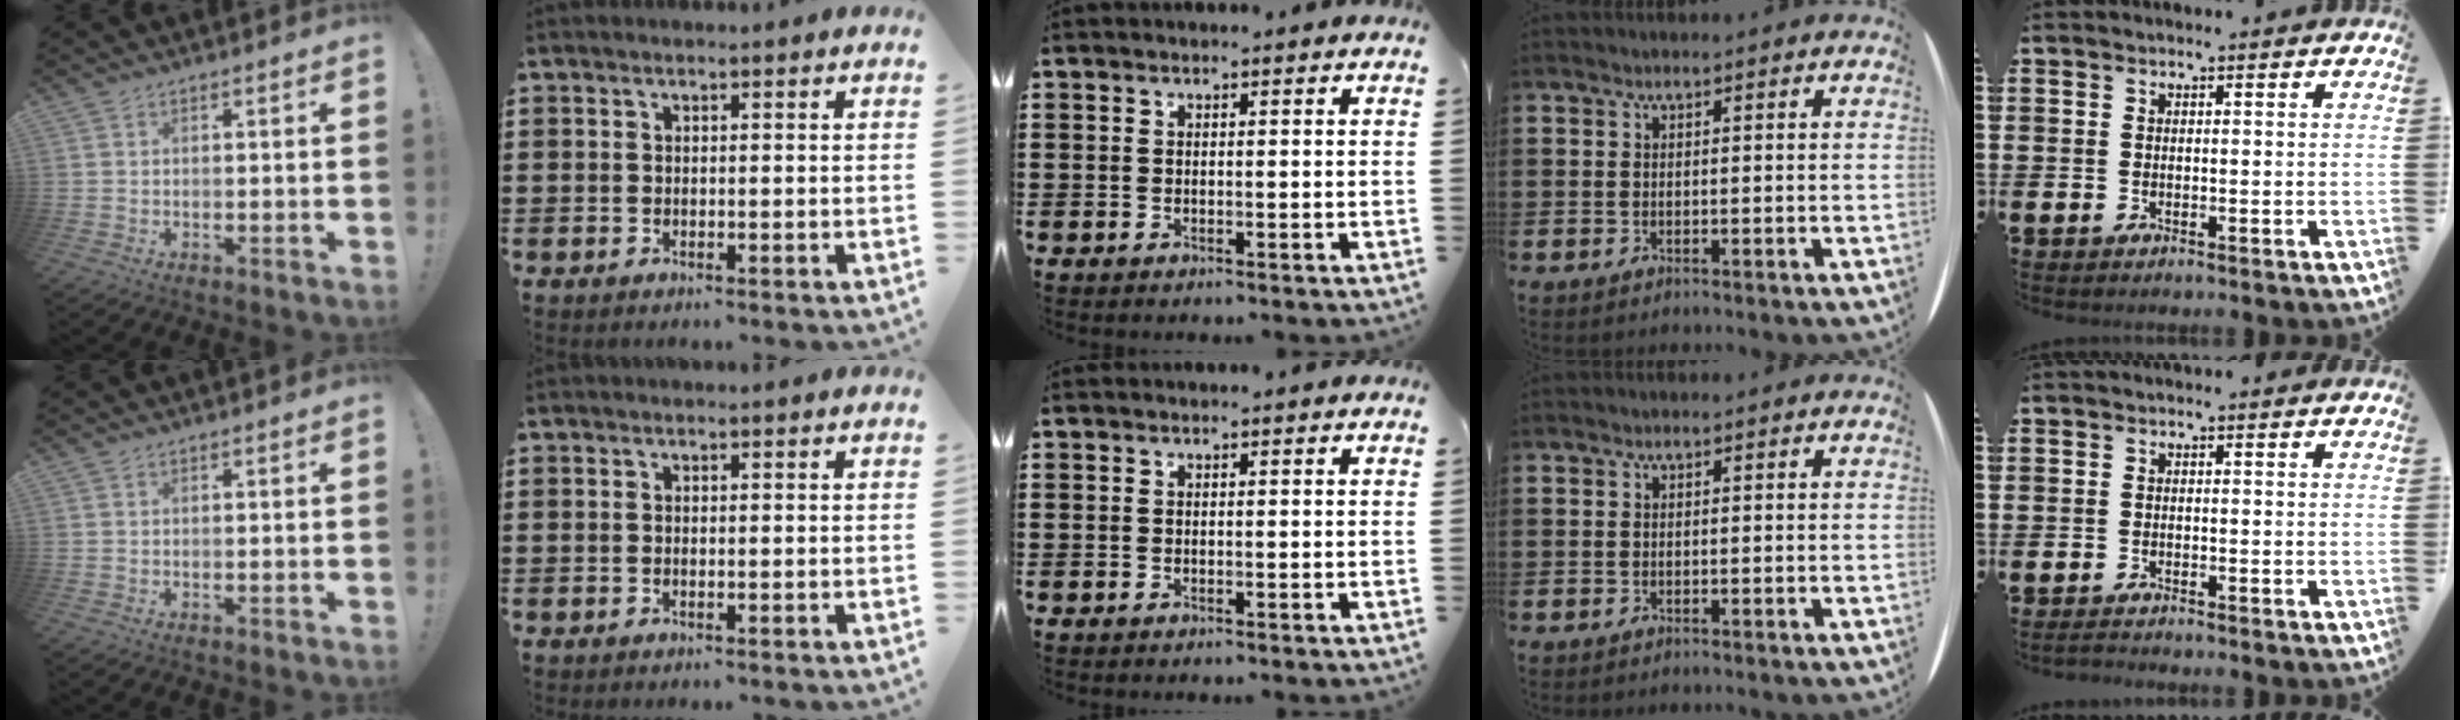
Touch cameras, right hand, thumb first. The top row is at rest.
{"little": {"total": 0.7, "force": [-0.7, 0.1, 0.2], "torque": [-0.006, -0.001, -0.014]}}